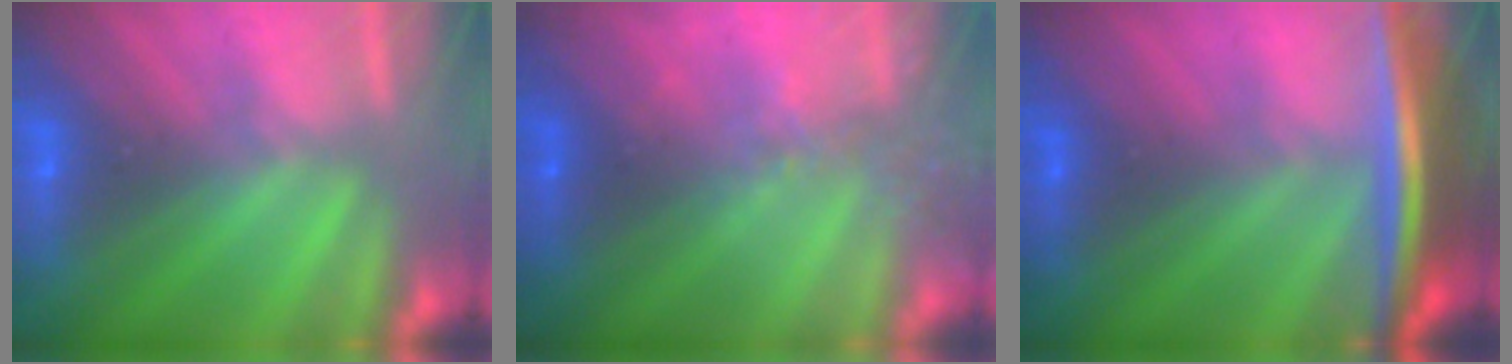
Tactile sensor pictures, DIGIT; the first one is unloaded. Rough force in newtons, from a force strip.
{"total": 2.4}
{"total": 7.5}